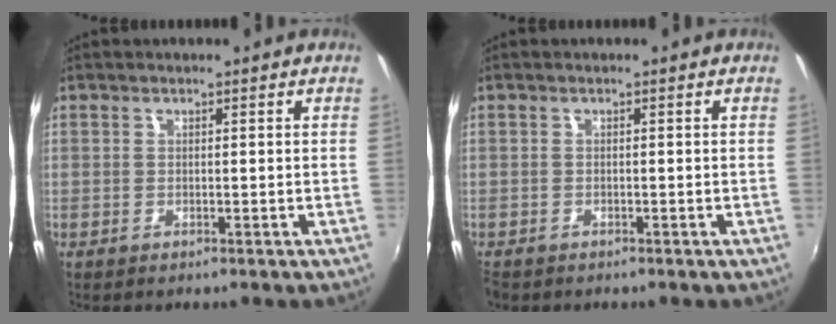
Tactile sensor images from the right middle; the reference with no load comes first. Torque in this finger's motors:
{"motor_torque": [0.20, -0.22, 0.04, 0.02]}